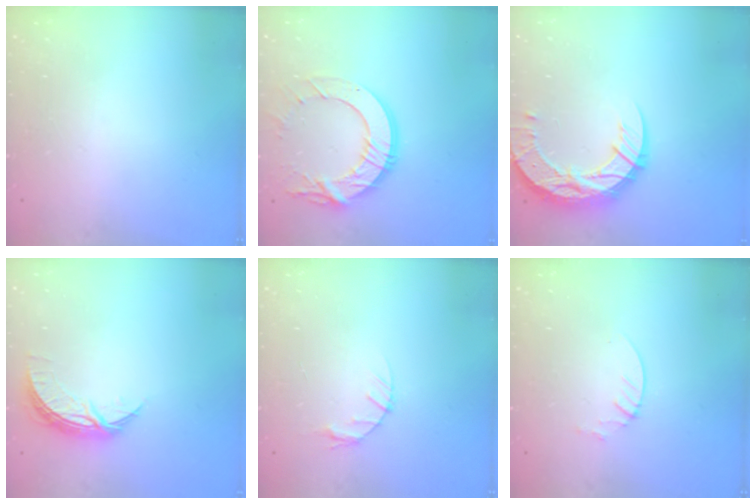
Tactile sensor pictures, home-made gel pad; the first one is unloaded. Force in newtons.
{"total": 14.5, "press": 14.5, "slide": 1.3}
{"total": 14.5, "press": 14.5, "slide": 1.3}
{"total": 7.6, "press": 7.6, "slide": 0.1}
{"total": 3.3, "press": 3.2, "slide": 0.5}
{"total": 1.9, "press": 1.9, "slide": 0.2}